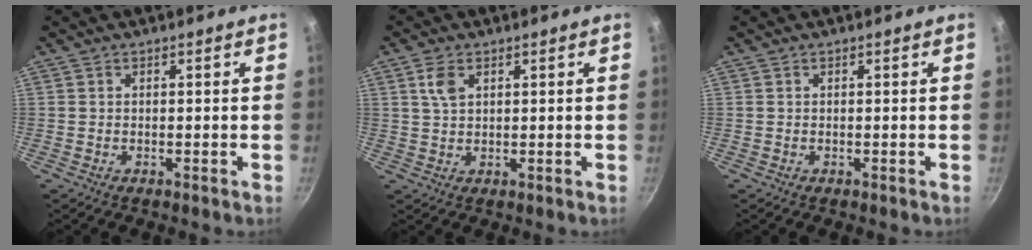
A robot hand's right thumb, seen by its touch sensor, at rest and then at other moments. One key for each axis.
{"total": 3.8, "fx": 1.6, "fy": 2.2, "fz": 2.7, "tx": -0.049, "ty": -0.001, "tz": 0.032}
{"total": 0.0}